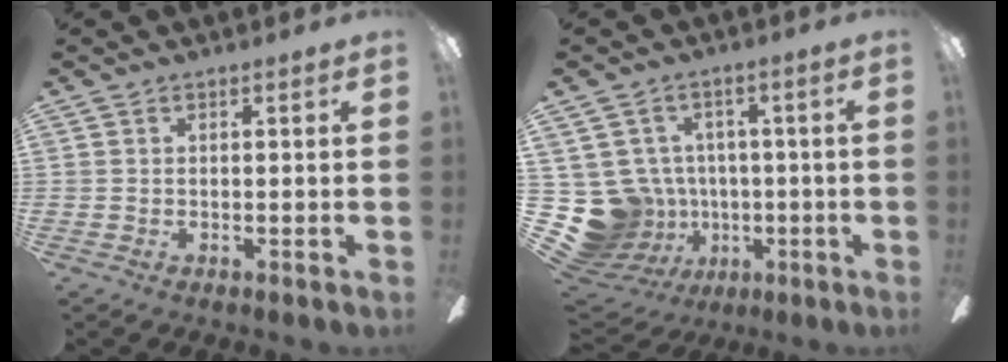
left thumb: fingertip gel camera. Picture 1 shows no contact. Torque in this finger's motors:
{"motor_torque": [-0.34, 0.39, 0.00, -0.01, 0.00]}